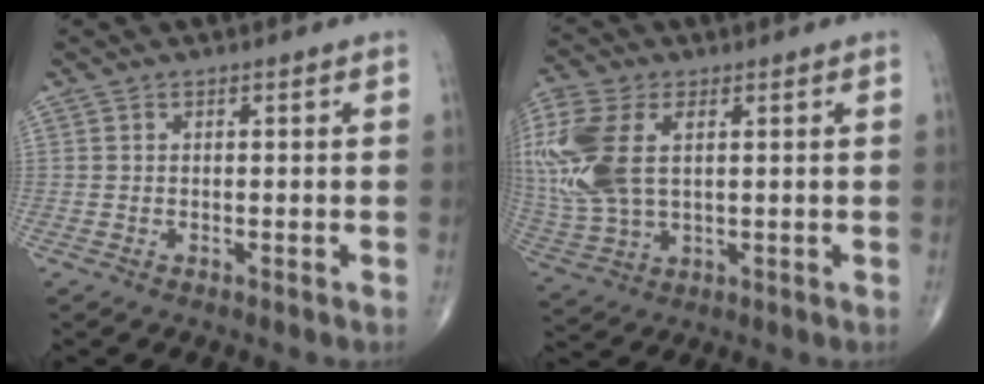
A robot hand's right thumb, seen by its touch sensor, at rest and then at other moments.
{"total": 17.3, "force": [3.5, 10.1, 13.7], "torque": [-0.343, -0.001, 0.070]}